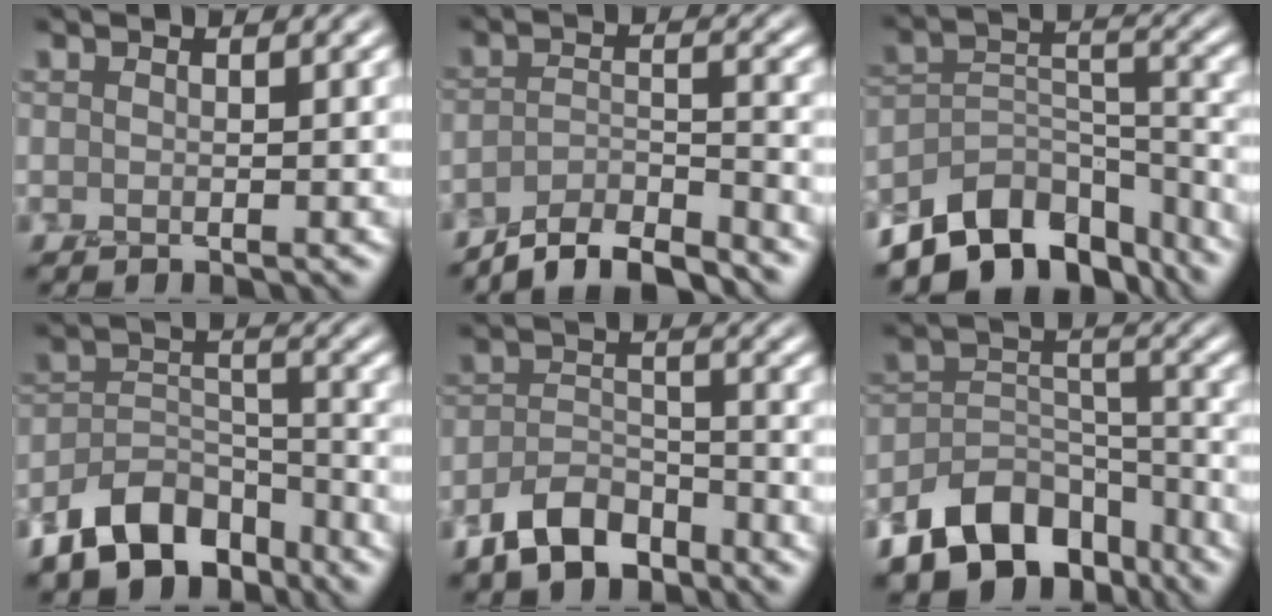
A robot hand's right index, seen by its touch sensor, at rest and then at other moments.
{"total": 5.8, "force": [-5.2, 1.1, 2.1], "torque": [-0.034, -0.003, -0.090]}
{"total": 9.2, "force": [-7.3, 4.3, 3.7], "torque": [-0.055, -0.001, -0.129]}
{"total": 8.2, "force": [-6.0, 4.3, 3.4], "torque": [-0.051, 0.000, -0.118]}
{"total": 5.0, "force": [-3.8, 2.5, 2.3], "torque": [-0.038, 0.000, -0.076]}
{"total": 10.0, "force": [-6.8, 5.8, 4.3], "torque": [-0.070, 0.007, -0.124]}